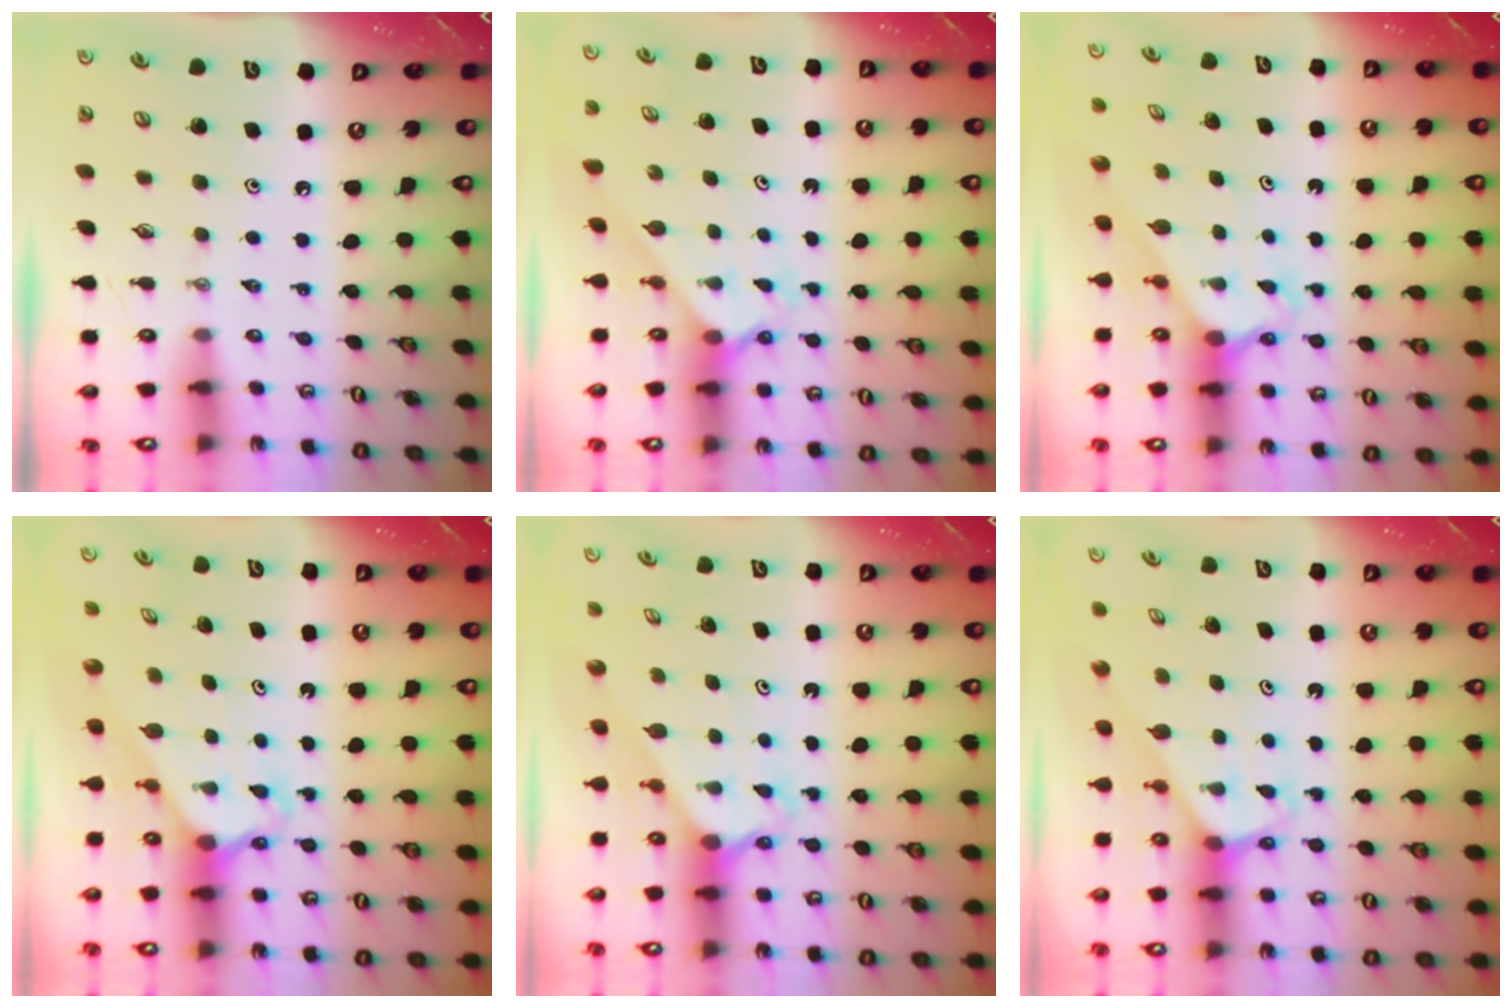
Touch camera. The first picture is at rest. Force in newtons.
{"total": 2.1, "press": 2.1, "slide": 0.3}
{"total": 2.4, "press": 2.4, "slide": 0.2}
{"total": 2.3, "press": 2.3, "slide": 0.2}
{"total": 2.2, "press": 2.2, "slide": 0.2}
{"total": 2.6, "press": 2.6, "slide": 0.1}